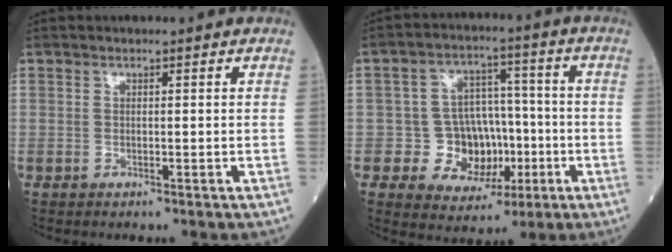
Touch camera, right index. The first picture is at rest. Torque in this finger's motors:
{"motor_torque": [0.77, 0.02, 0.13, 0.04]}